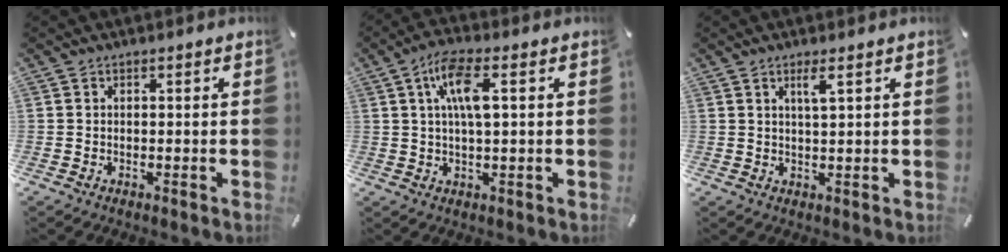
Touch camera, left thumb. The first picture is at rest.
{"total": 8.4, "force": [2.2, 2.6, 7.7], "torque": [-0.145, 0.004, 0.034]}
{"total": 2.9, "force": [1.6, 0.1, 2.3], "torque": [-0.050, -0.001, 0.026]}